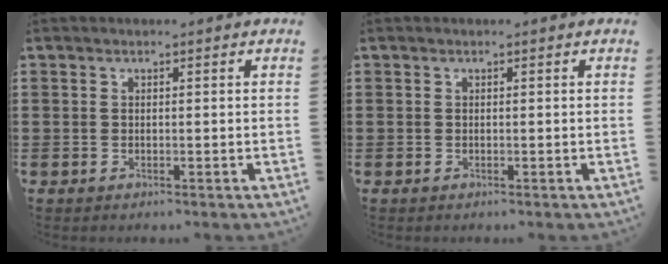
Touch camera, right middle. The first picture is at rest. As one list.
[{"total": 0.0}]